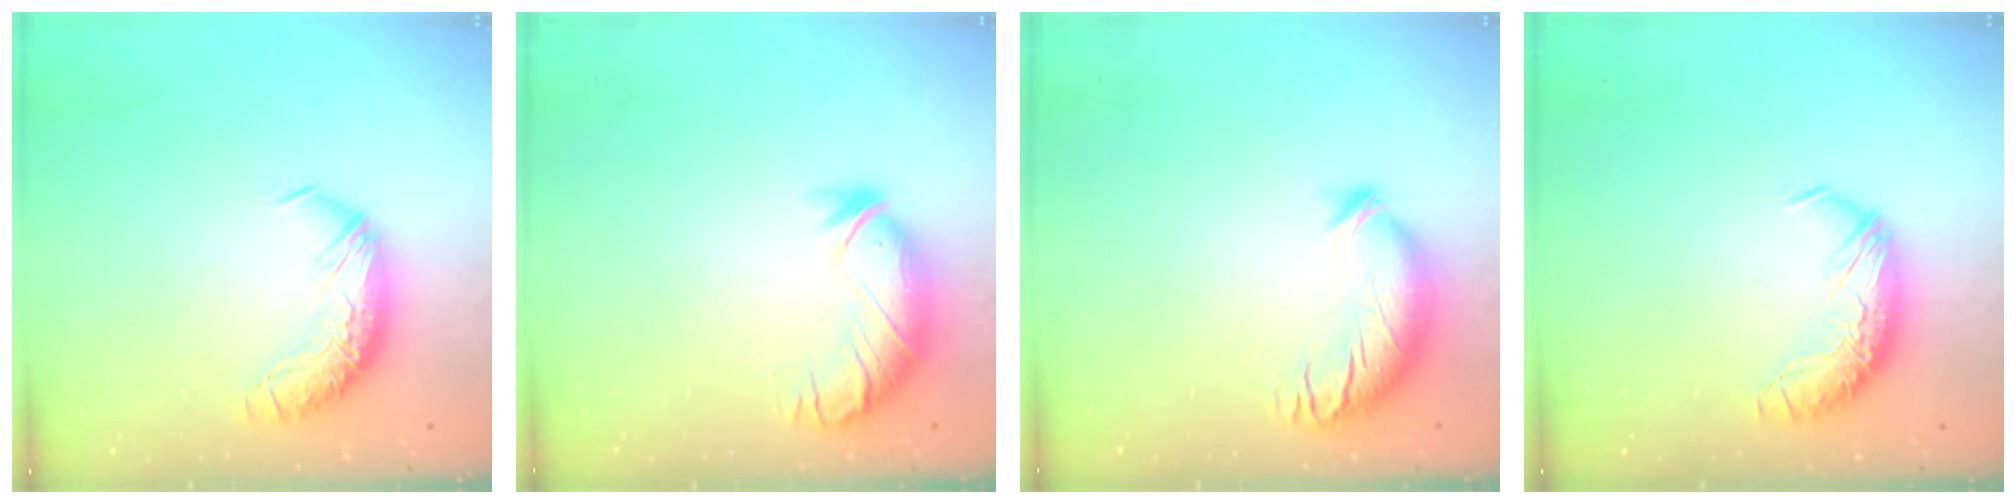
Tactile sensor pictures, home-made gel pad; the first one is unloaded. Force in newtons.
{"total": 3.7, "press": 3.1, "slide": 2.0}
{"total": 3.6, "press": 2.9, "slide": 2.2}
{"total": 0.0}